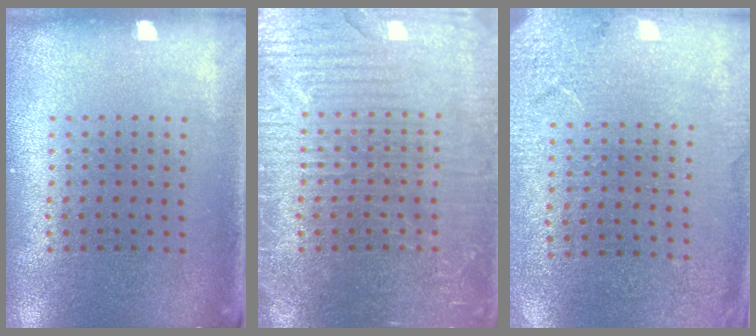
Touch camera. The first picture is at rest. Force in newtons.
{"total": 4.0, "press": 4.0, "slide": 0.6}
{"total": 2.7, "press": 2.6, "slide": 0.4}